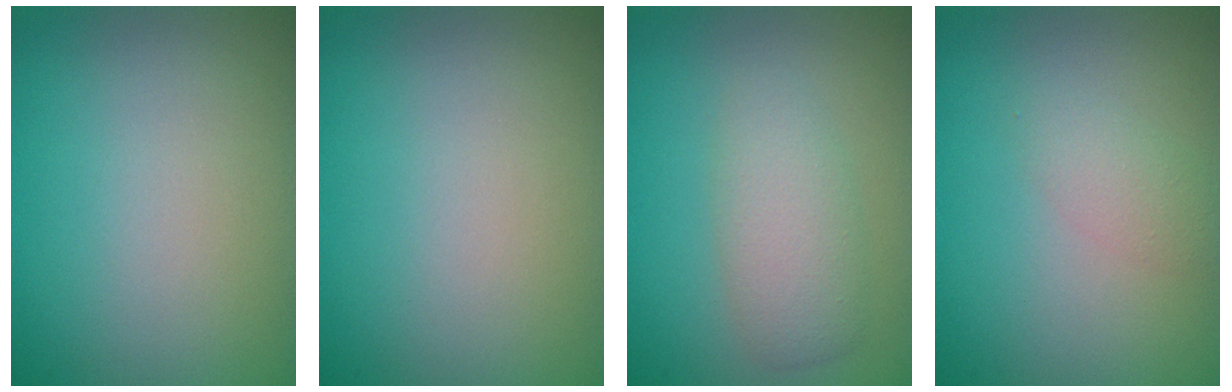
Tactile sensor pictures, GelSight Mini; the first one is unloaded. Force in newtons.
{"total": 0.0}
{"total": 3.2, "press": 3.2, "slide": 0.1}
{"total": 1.5, "press": 1.5, "slide": 0.1}